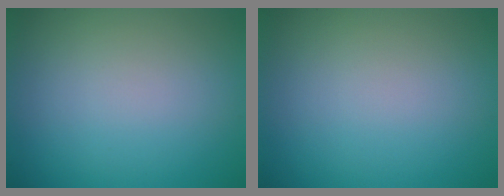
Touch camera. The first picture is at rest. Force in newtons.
{"total": 0.0}